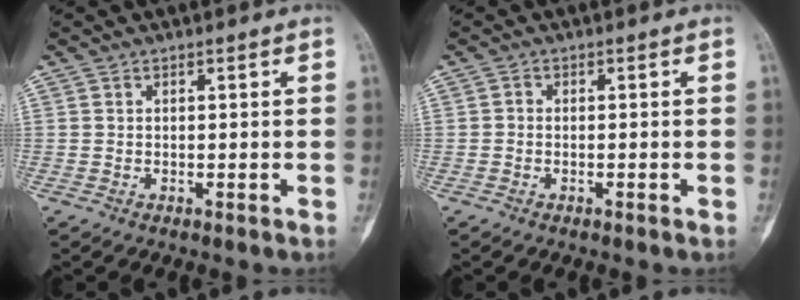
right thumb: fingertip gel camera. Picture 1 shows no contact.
{"total": 0.8, "force": [-0.4, 0.5, 0.6], "torque": [-0.007, 0.002, -0.011]}